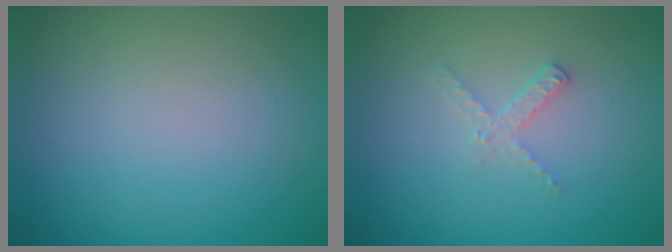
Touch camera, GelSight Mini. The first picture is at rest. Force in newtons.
{"total": 1.4, "press": 1.4, "slide": 0.1}